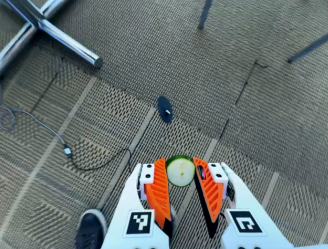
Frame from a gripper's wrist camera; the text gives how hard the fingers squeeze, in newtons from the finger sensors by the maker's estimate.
{"total": 6.5, "left": 5.9, "right": 7.0}